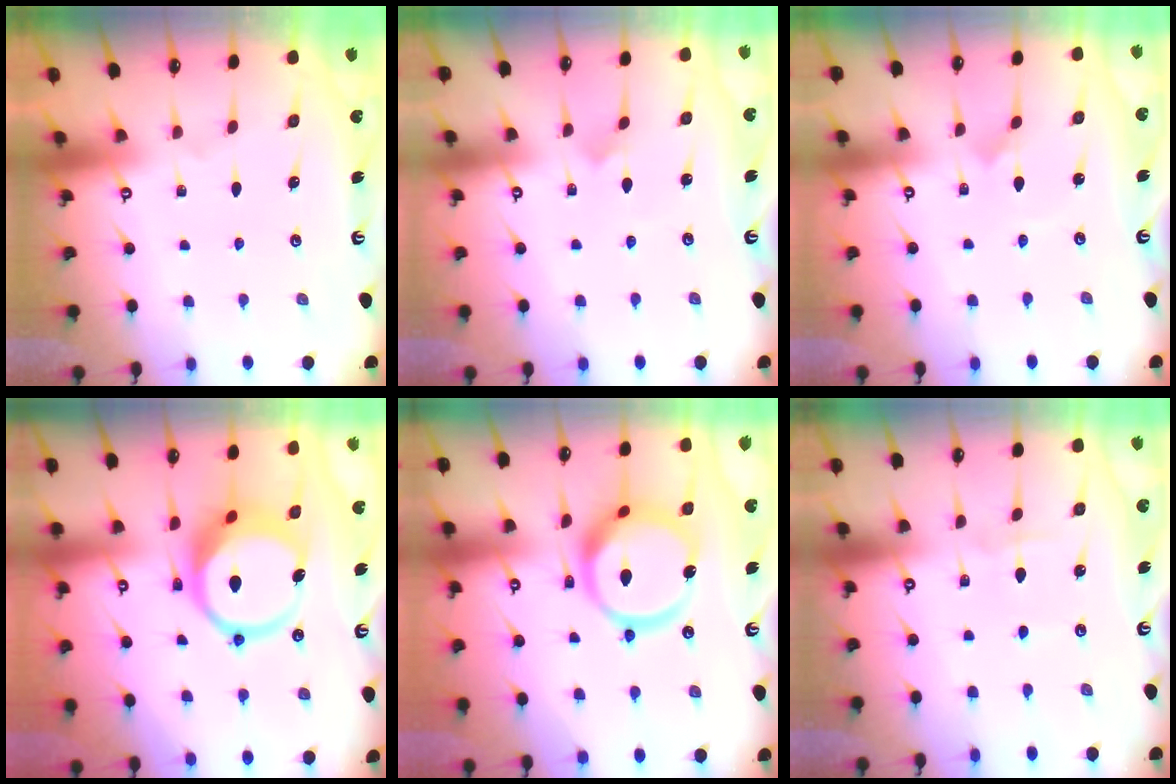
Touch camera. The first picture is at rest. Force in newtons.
{"total": 3.6, "press": 3.6, "slide": 0.2}
{"total": 2.0, "press": 2.0, "slide": 0.2}
{"total": 12.7, "press": 12.6, "slide": 1.6}
{"total": 16.1, "press": 15.9, "slide": 1.9}
{"total": 1.8, "press": 1.7, "slide": 0.2}